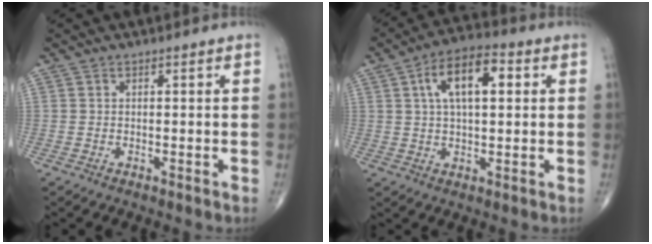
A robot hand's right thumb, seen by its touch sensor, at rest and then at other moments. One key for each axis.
{"total": 11.1, "fx": 2.9, "fy": 5.1, "fz": 9.4, "tx": -0.152, "ty": 0.015, "tz": 0.043}